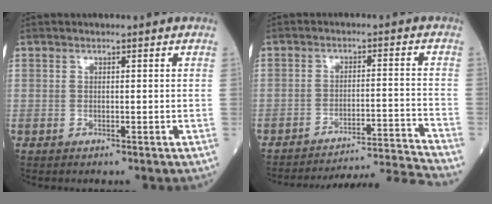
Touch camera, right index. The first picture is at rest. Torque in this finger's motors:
{"motor_torque": [0.03, -0.18, 0.19, 0.05]}